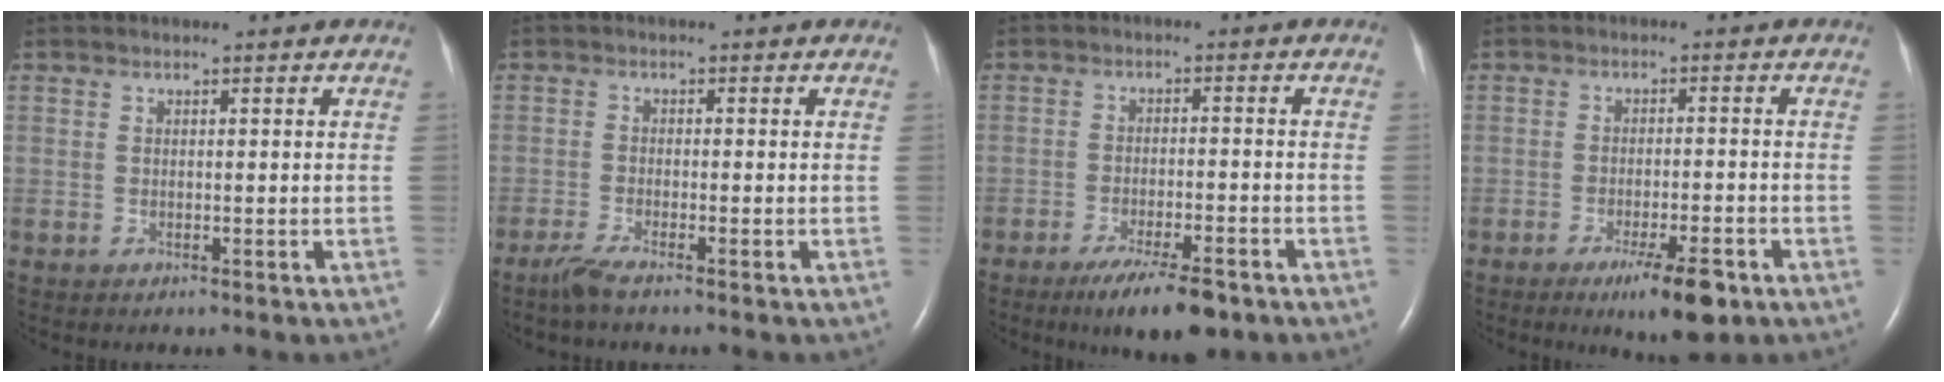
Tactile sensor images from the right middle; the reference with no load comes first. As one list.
[{"total": 2.4, "force": [-2.0, -0.2, 1.4], "torque": [-0.044, -0.009, -0.046]}, {"total": 8.2, "force": [-5.8, 1.5, 5.6], "torque": [-0.093, -0.014, -0.092]}, {"total": 6.8, "force": [-4.0, 1.0, 5.3], "torque": [-0.086, -0.012, -0.058]}]